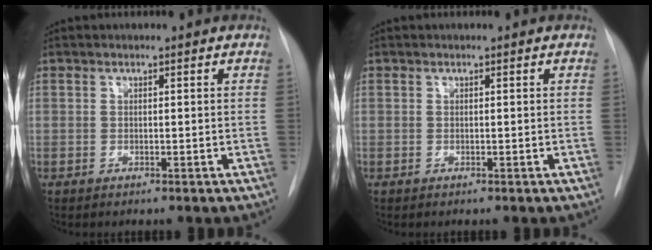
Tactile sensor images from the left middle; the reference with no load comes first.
{"total": 0.0}